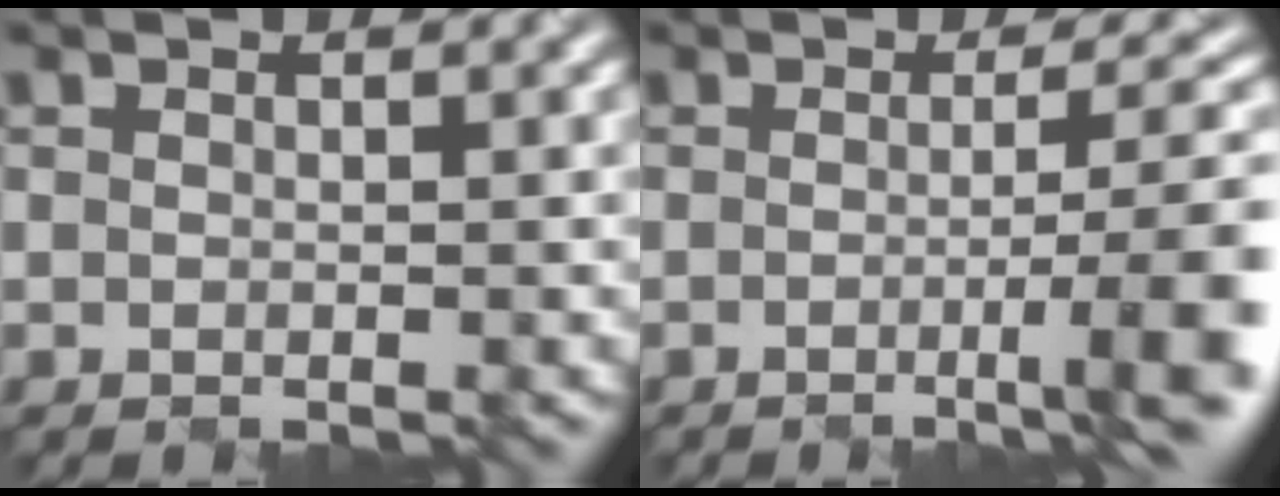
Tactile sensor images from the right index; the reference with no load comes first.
{"total": 6.6, "force": [-1.1, 1.3, 6.4], "torque": [-0.086, -0.006, -0.016]}